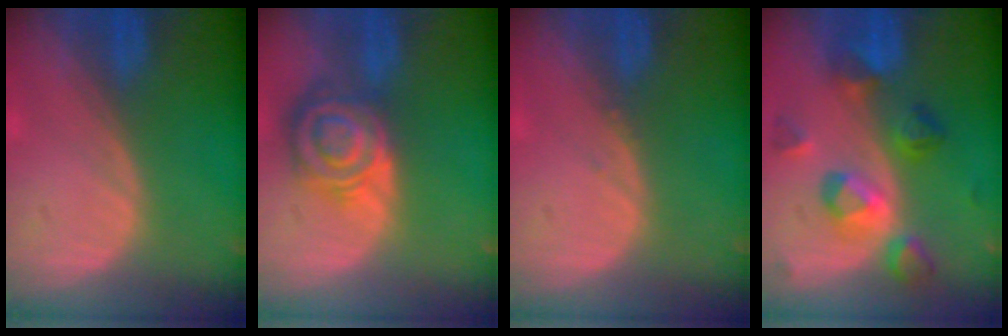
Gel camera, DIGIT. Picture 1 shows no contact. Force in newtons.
{"total": 8.6, "press": 7.5, "slide": 4.1}
{"total": 0.5, "press": 0.5, "slide": 0.2}
{"total": 8.1, "press": 8.1, "slide": 0.3}